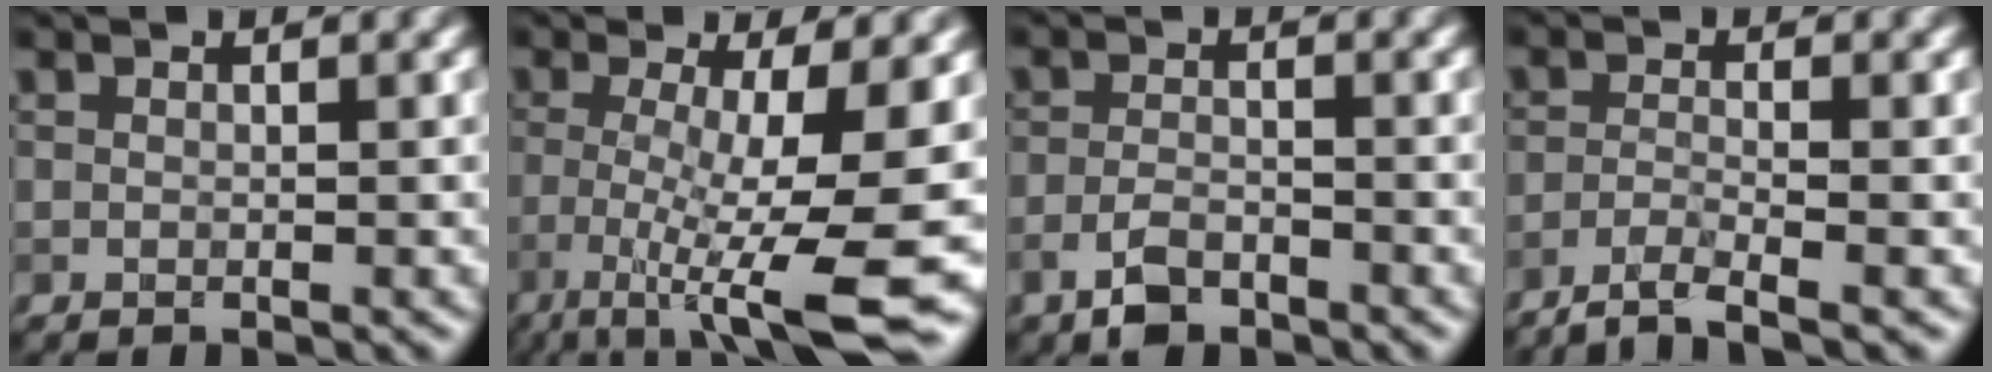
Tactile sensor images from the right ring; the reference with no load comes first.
{"total": 9.7, "force": [-2.9, 2.0, 9.0], "torque": [-0.148, -0.018, -0.050]}
{"total": 2.9, "force": [-2.0, 1.2, 1.8], "torque": [-0.037, 0.001, -0.046]}
{"total": 2.9, "force": [-2.2, 0.3, 2.0], "torque": [-0.033, 0.000, -0.056]}